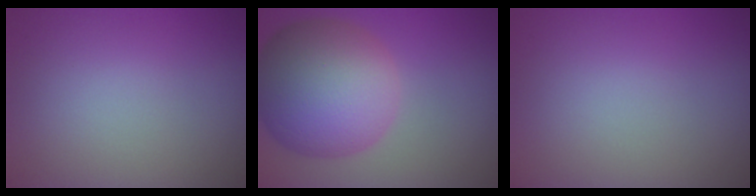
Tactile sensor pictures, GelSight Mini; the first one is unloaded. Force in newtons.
{"total": 11.3, "press": 11.3, "slide": 0.3}
{"total": 0.0}